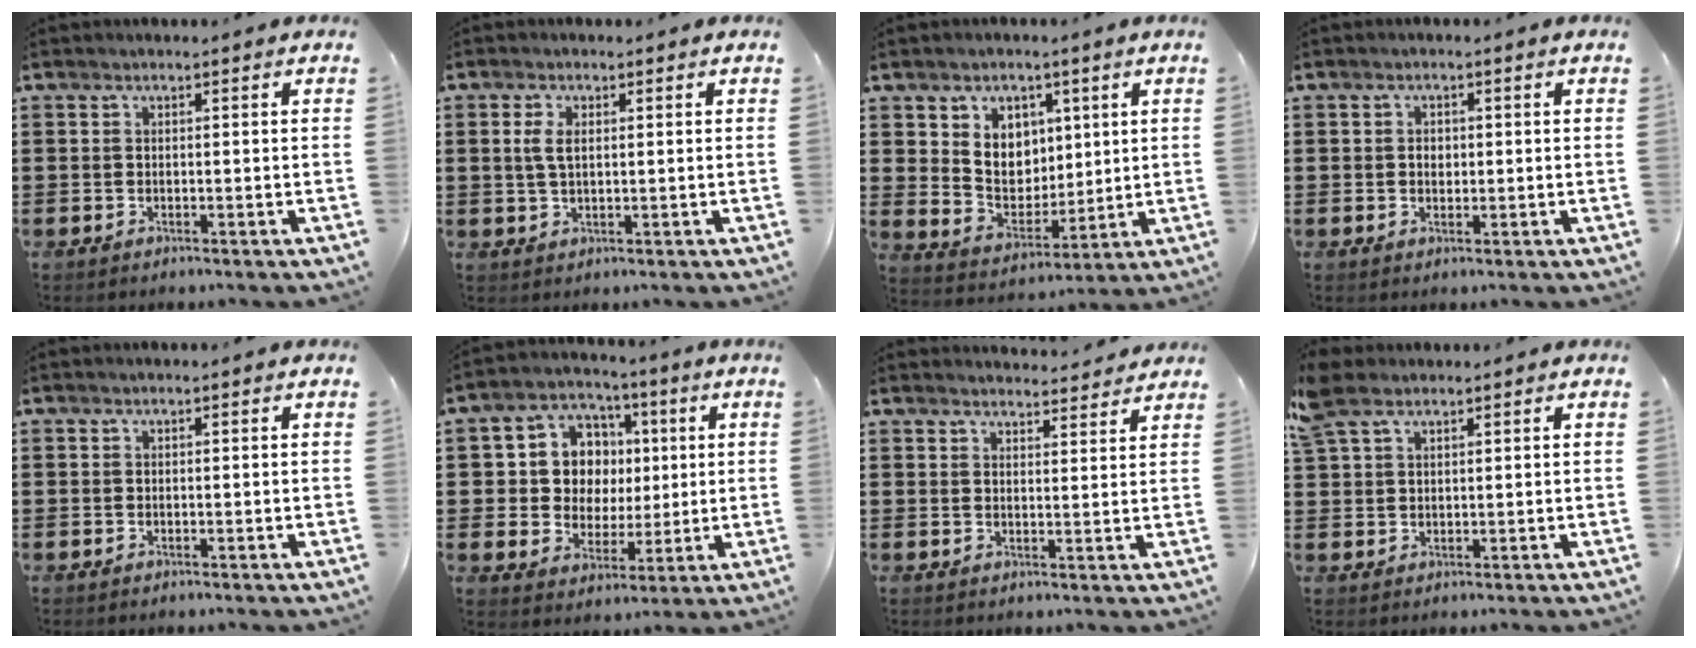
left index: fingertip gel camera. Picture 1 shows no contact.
{"total": 3.2, "force": [0.6, 1.6, 2.7], "torque": [-0.066, 0.006, 0.007]}
{"total": 6.5, "force": [2.6, 5.6, 1.8], "torque": [-0.050, -0.002, 0.047]}
{"total": 1.4, "force": [0.2, 1.1, 0.9], "torque": [-0.021, 0.008, 0.002]}
{"total": 0.0}
{"total": 9.2, "force": [1.5, 8.3, 3.7], "torque": [-0.101, 0.017, 0.033]}
{"total": 3.1, "force": [3.1, 0.3, 0.3], "torque": [-0.008, -0.016, 0.055]}
{"total": 3.9, "force": [2.6, 2.1, 2.0], "torque": [-0.049, 0.008, 0.049]}